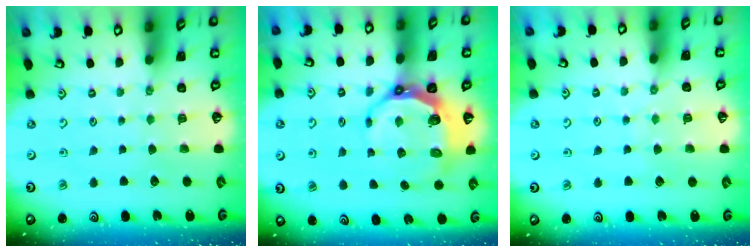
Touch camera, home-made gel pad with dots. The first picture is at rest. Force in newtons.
{"total": 7.8, "press": 6.9, "slide": 3.7}
{"total": 4.6, "press": 4.6, "slide": 0.4}